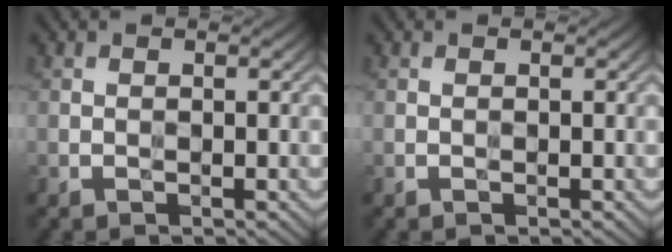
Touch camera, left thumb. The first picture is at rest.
{"total": 0.0}